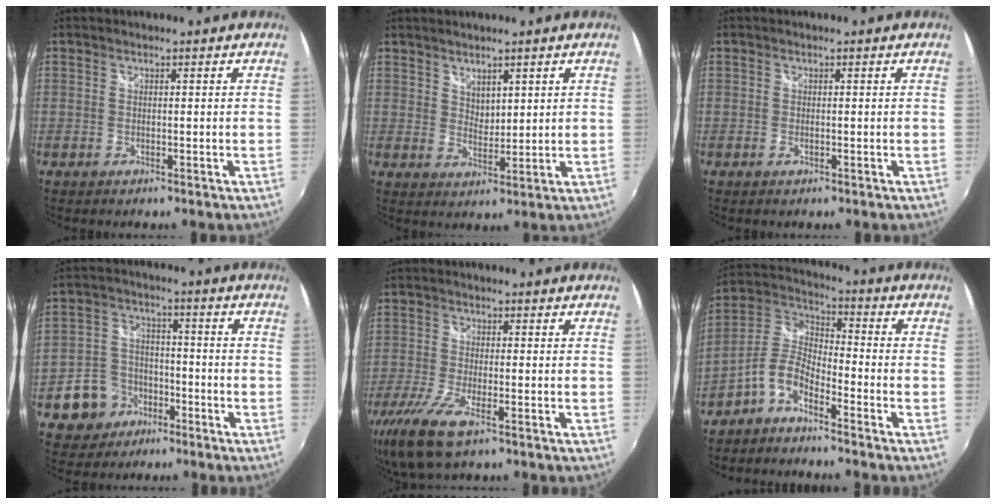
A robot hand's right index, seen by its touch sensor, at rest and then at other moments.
{"total": 3.4, "force": [2.5, 1.8, 1.4], "torque": [-0.014, -0.001, 0.047]}
{"total": 0.5, "force": [-0.2, 0.2, 0.4], "torque": [-0.008, -0.001, -0.004]}
{"total": 8.3, "force": [-4.7, 6.5, 2.5], "torque": [-0.068, 0.027, -0.079]}
{"total": 10.6, "force": [-6.7, 2.8, 7.7], "torque": [-0.177, -0.037, -0.130]}
{"total": 7.2, "force": [-4.6, 2.7, 4.7], "torque": [-0.114, 0.020, -0.099]}